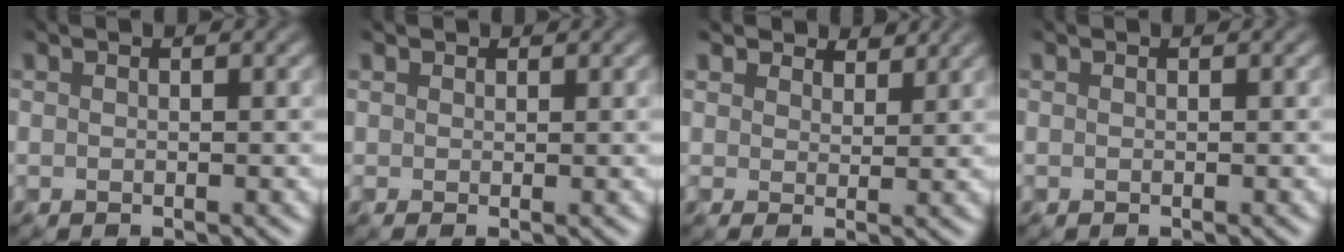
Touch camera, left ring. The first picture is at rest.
{"total": 0.6, "force": [0.4, 0.4, 0.2], "torque": [-0.001, 0.001, 0.004]}
{"total": 2.9, "force": [2.5, 1.2, 0.8], "torque": [-0.018, -0.001, 0.033]}
{"total": 0.0}